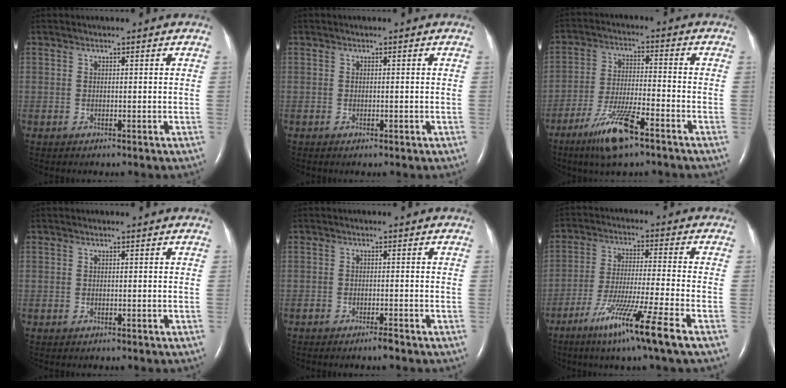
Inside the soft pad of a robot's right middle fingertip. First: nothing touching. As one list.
[{"total": 0.6, "force": [-0.3, 0.3, 0.5], "torque": [-0.009, -0.001, -0.002]}, {"total": 10.0, "force": [-6.3, 1.4, 7.6], "torque": [-0.152, -0.019, -0.115]}, {"total": 0.0}, {"total": 1.4, "force": [-1.2, 0.0, 0.8], "torque": [-0.016, -0.001, -0.020]}, {"total": 12.4, "force": [-7.1, -1.5, 10.1], "torque": [-0.190, -0.044, -0.127]}]